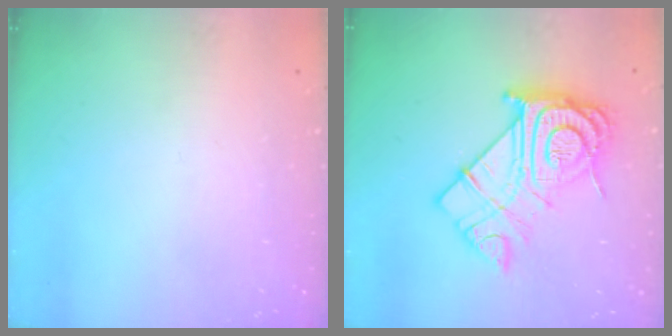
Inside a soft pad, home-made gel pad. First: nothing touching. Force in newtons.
{"total": 18.9, "press": 18.9, "slide": 1.5}